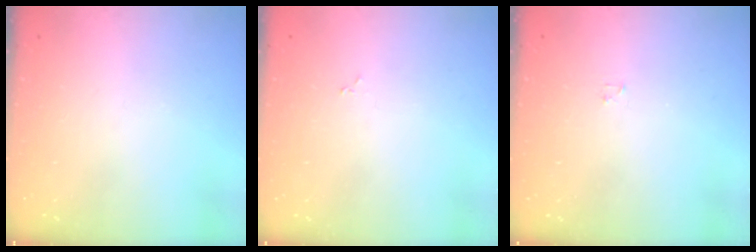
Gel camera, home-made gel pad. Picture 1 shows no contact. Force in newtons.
{"total": 1.9, "press": 1.9, "slide": 0.3}
{"total": 1.2, "press": 1.2, "slide": 0.2}